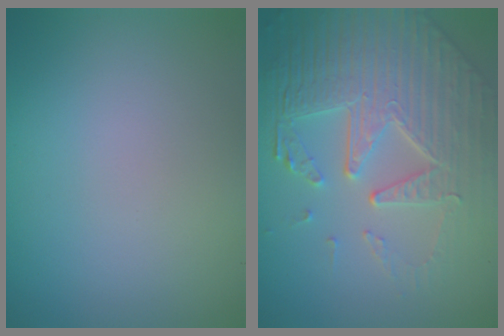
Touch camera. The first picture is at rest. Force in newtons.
{"total": 8.2, "press": 5.7, "slide": 5.9}